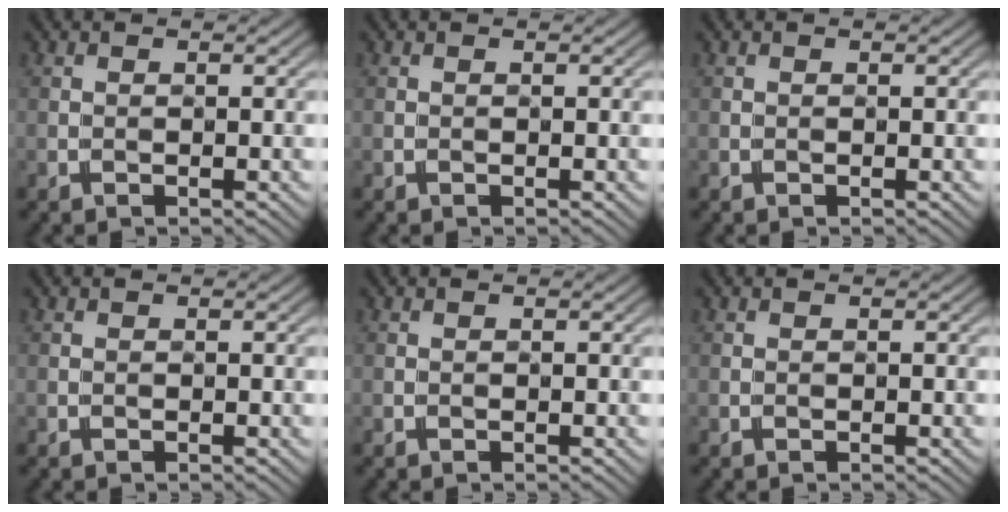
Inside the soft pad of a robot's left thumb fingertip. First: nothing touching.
{"total": 0.0}
{"total": 0.0}
{"total": 0.0}
{"total": 0.0}
{"total": 0.0}